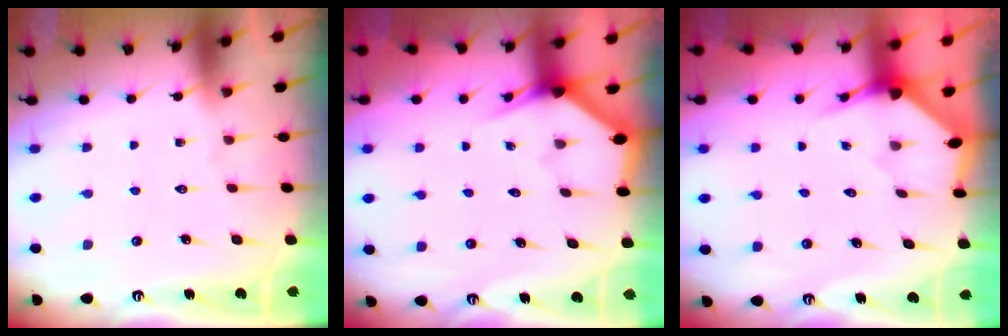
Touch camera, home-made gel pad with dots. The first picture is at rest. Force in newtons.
{"total": 3.0, "press": 3.0, "slide": 0.1}
{"total": 3.0, "press": 3.0, "slide": 0.3}